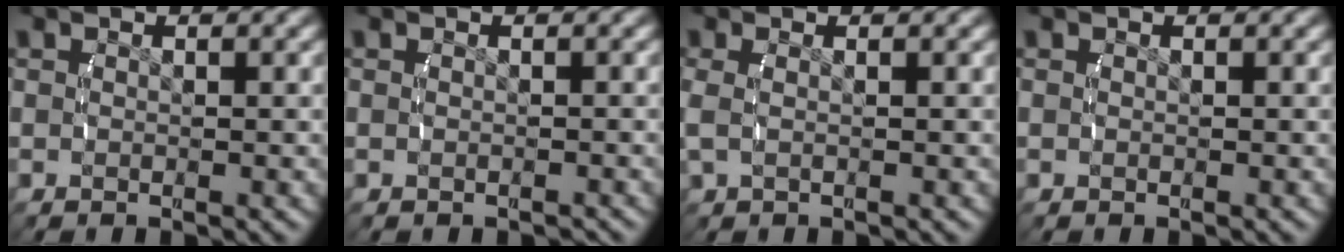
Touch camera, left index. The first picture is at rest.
{"total": 0.8, "force": [-0.8, 0.1, 0.1], "torque": [-0.005, -0.003, -0.011]}
{"total": 1.5, "force": [0.2, 0.7, 1.3], "torque": [-0.040, -0.002, 0.007]}
{"total": 0.0}